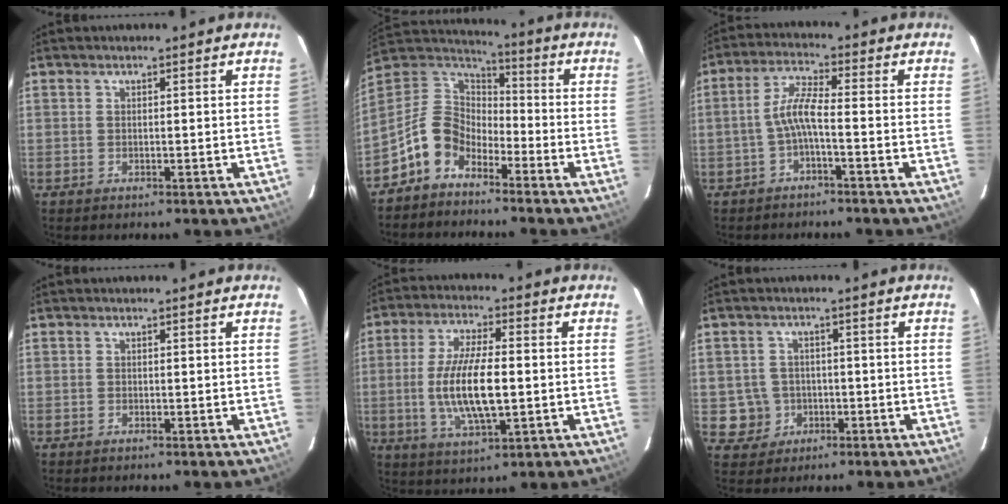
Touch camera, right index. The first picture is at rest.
{"total": 10.8, "force": [-7.0, 7.0, 4.3], "torque": [-0.100, 0.033, -0.147]}
{"total": 4.8, "force": [-1.9, 0.5, 4.4], "torque": [-0.099, 0.013, -0.037]}
{"total": 0.0}
{"total": 12.6, "force": [-1.3, 3.9, 11.9], "torque": [-0.234, -0.008, -0.021]}
{"total": 5.4, "force": [-1.1, 5.3, 0.4], "torque": [-0.017, 0.022, -0.005]}